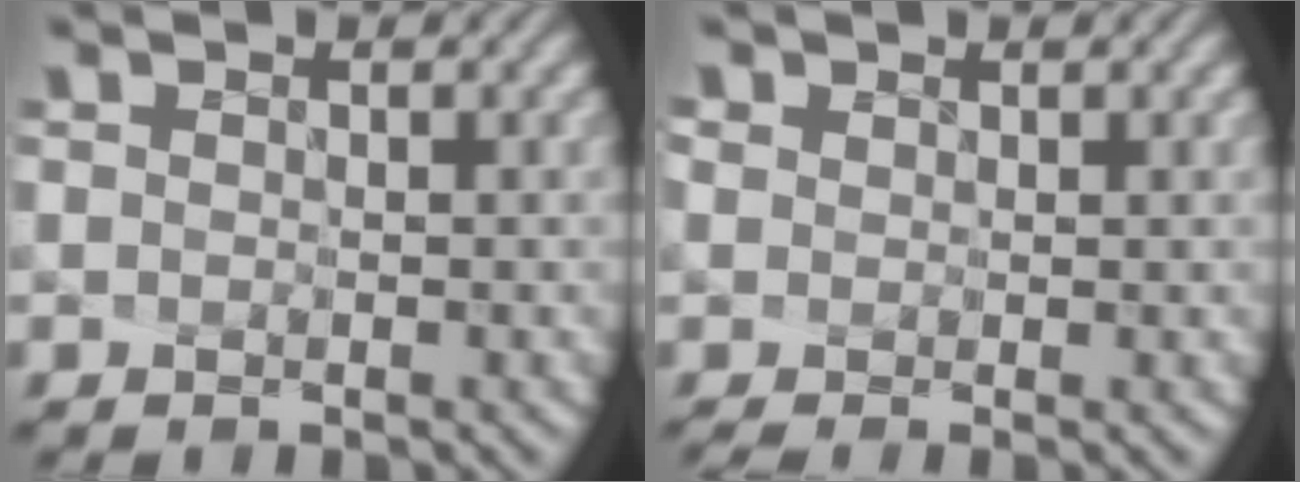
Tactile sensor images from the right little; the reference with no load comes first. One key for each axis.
{"total": 2.4, "fx": 0.4, "fy": 1.7, "fz": 1.7, "tx": -0.054, "ty": 0.005, "tz": 0.020}